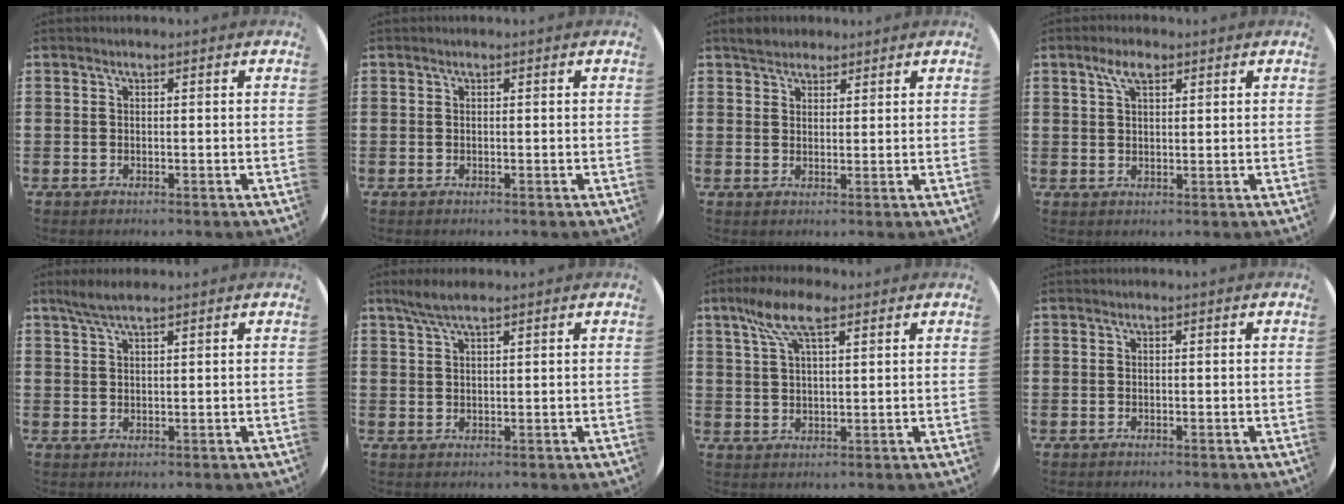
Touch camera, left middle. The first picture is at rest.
{"total": 0.0}
{"total": 2.4, "force": [2.2, 1.0, 0.1], "torque": [0.002, 0.003, 0.043]}
{"total": 3.7, "force": [2.3, 1.6, 2.4], "torque": [-0.044, 0.006, 0.039]}
{"total": 3.0, "force": [2.3, 0.6, 1.9], "torque": [-0.041, 0.004, 0.042]}
{"total": 3.2, "force": [2.4, 0.6, 2.1], "torque": [-0.045, 0.005, 0.042]}
{"total": 7.7, "force": [4.4, 2.8, 5.6], "torque": [-0.123, 0.010, 0.079]}
{"total": 0.0}